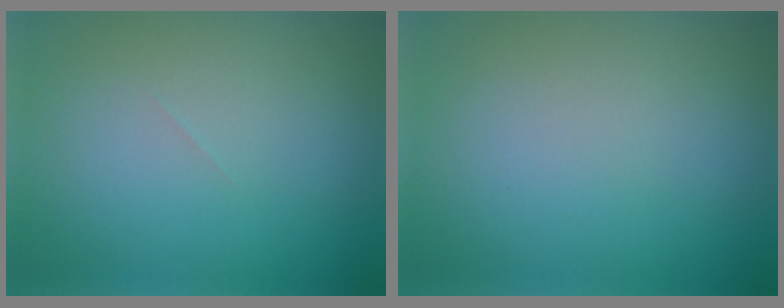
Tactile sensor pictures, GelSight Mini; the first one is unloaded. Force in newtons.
{"total": 0.0}